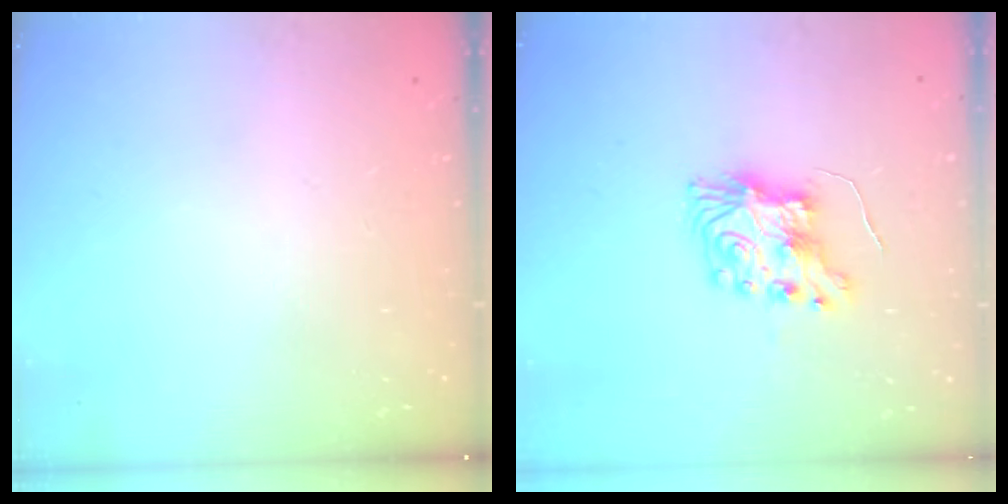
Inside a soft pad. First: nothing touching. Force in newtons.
{"total": 9.1, "press": 9.1, "slide": 0.3}